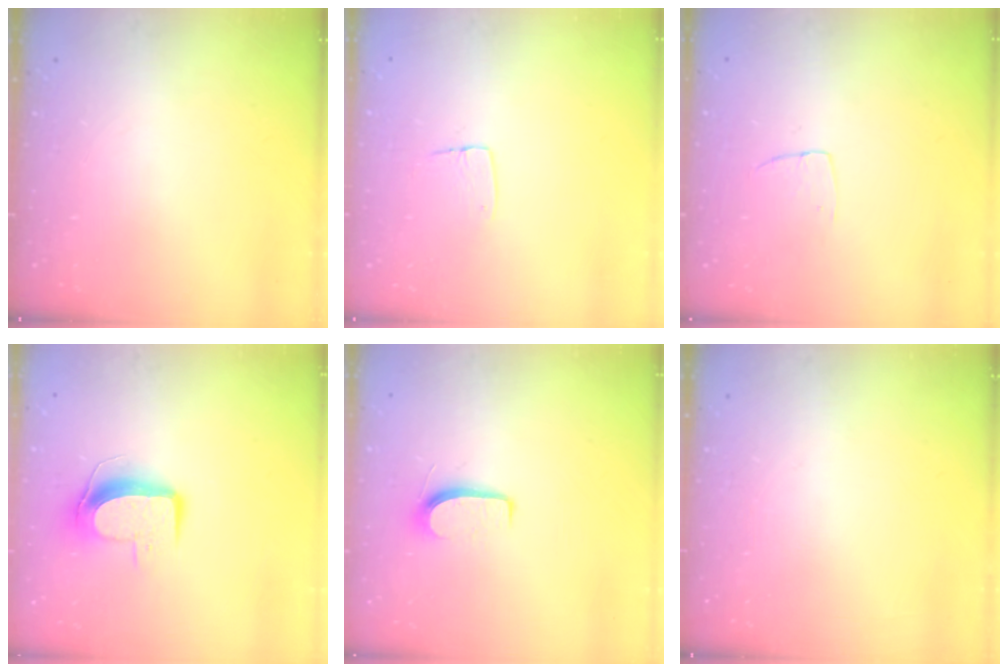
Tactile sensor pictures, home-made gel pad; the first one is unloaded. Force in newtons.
{"total": 5.3, "press": 5.3, "slide": 0.4}
{"total": 4.0, "press": 4.0, "slide": 0.2}
{"total": 9.2, "press": 9.2, "slide": 0.7}
{"total": 6.1, "press": 6.1, "slide": 0.6}
{"total": 0.0}